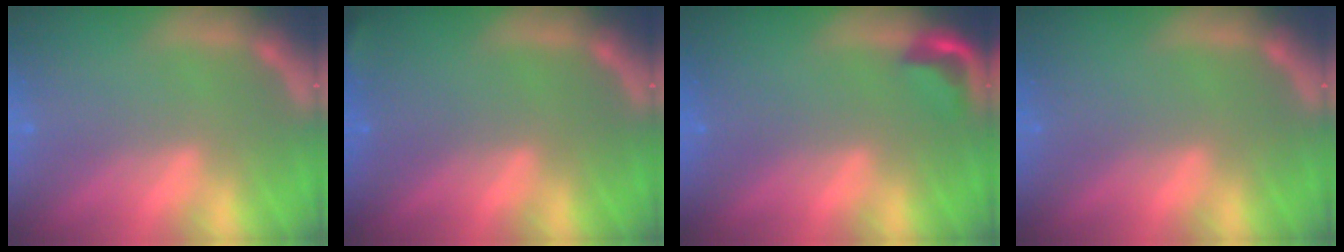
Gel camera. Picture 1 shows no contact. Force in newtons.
{"total": 1.4}
{"total": 2.4}
{"total": 0.0}